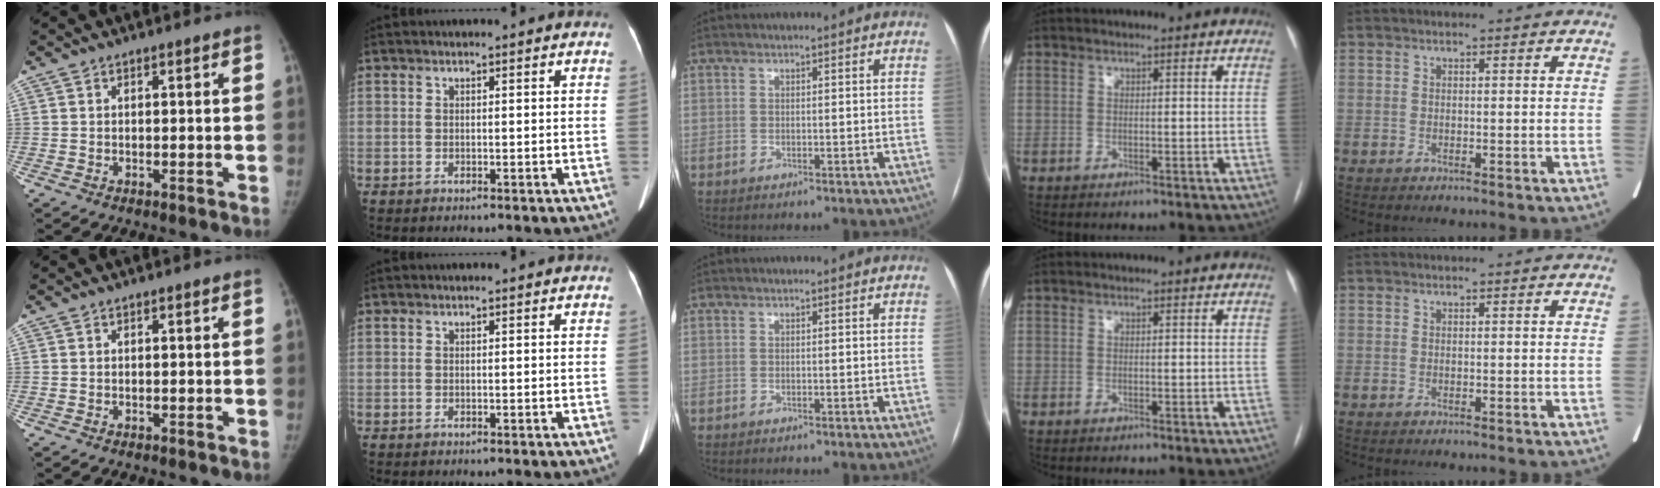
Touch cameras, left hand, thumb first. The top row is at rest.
{}